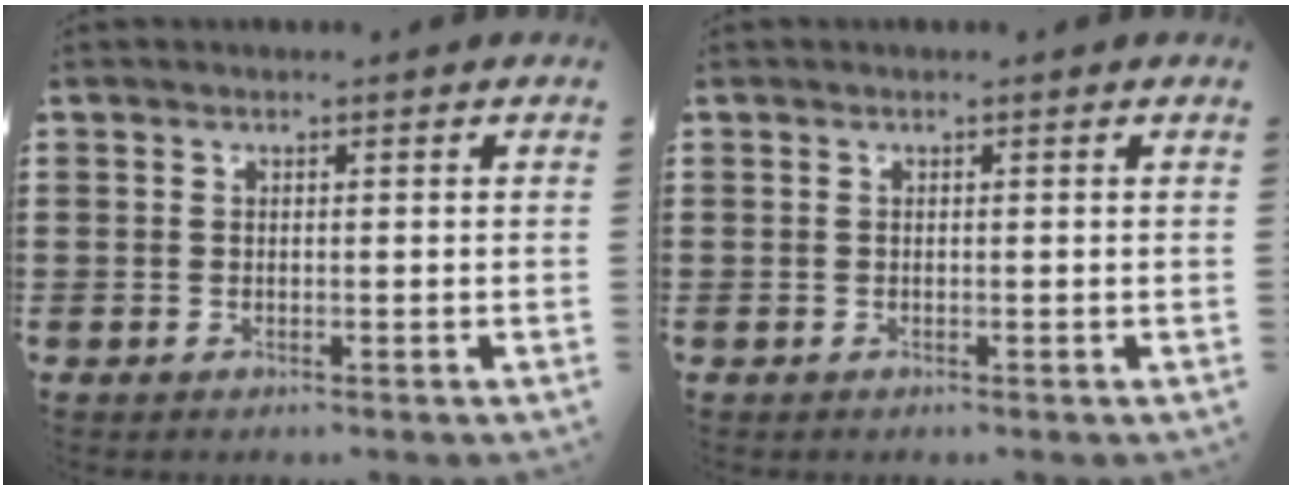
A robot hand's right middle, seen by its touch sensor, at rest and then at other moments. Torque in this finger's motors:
{"motor_torque": [-0.81, -1.07, 0.05, 0.01]}